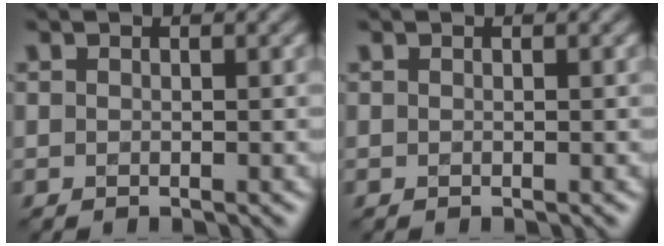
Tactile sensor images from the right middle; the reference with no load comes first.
{"total": 0.0}